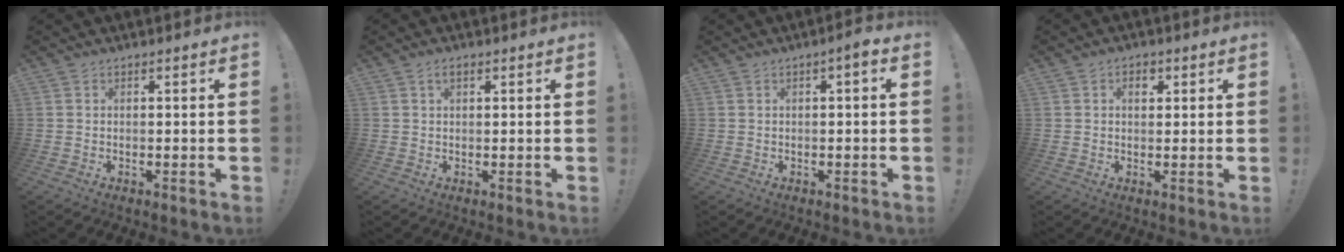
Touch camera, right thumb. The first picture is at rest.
{"total": 2.1, "force": [0.9, 1.1, 1.6], "torque": [-0.030, 0.003, 0.016]}
{"total": 2.4, "force": [-0.7, 0.4, 2.2], "torque": [-0.036, 0.006, -0.015]}
{"total": 3.3, "force": [1.0, 2.3, 2.1], "torque": [-0.029, 0.004, 0.014]}